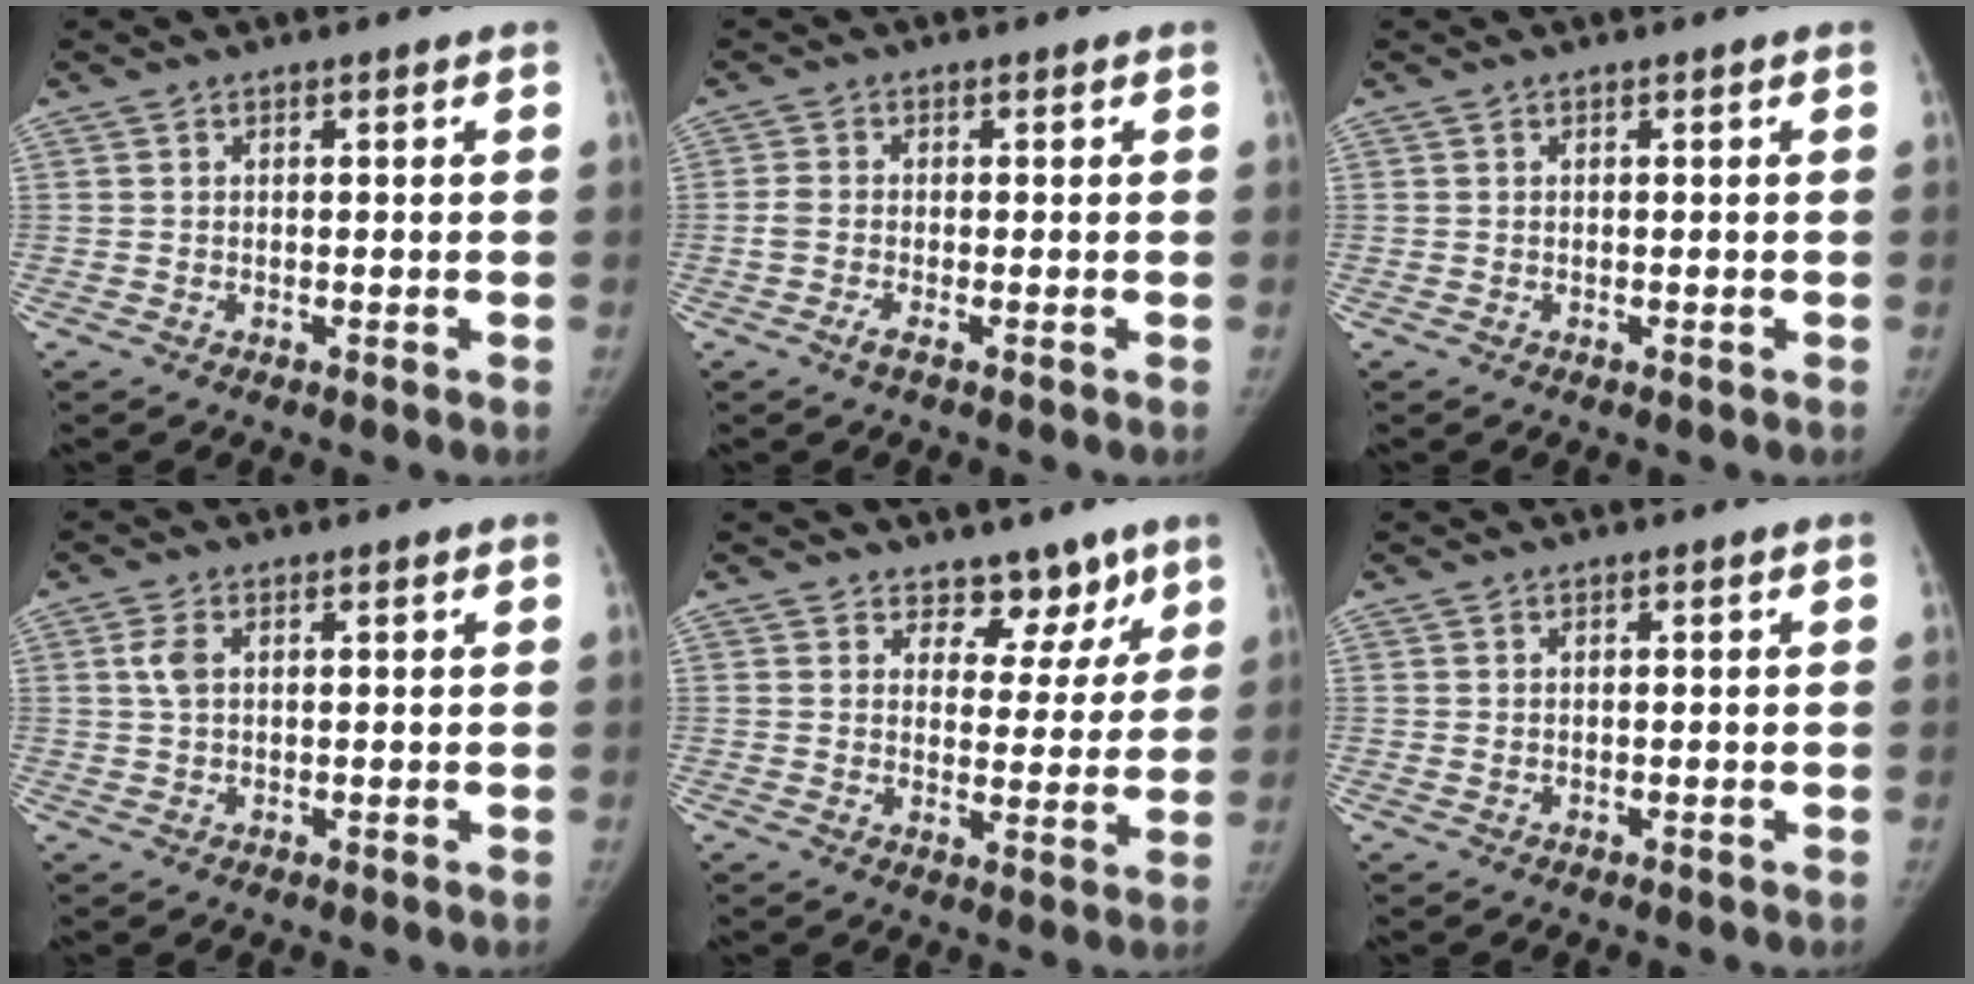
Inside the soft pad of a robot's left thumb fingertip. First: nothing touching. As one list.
[{"total": 2.3, "force": [-1.2, 0.7, 1.9], "torque": [-0.049, 0.006, -0.030]}, {"total": 0.0}, {"total": 2.9, "force": [0.9, 1.8, 2.1], "torque": [-0.045, 0.004, 0.018]}, {"total": 7.0, "force": [5.2, 4.3, 1.8], "torque": [0.024, -0.031, 0.074]}, {"total": 0.0}]